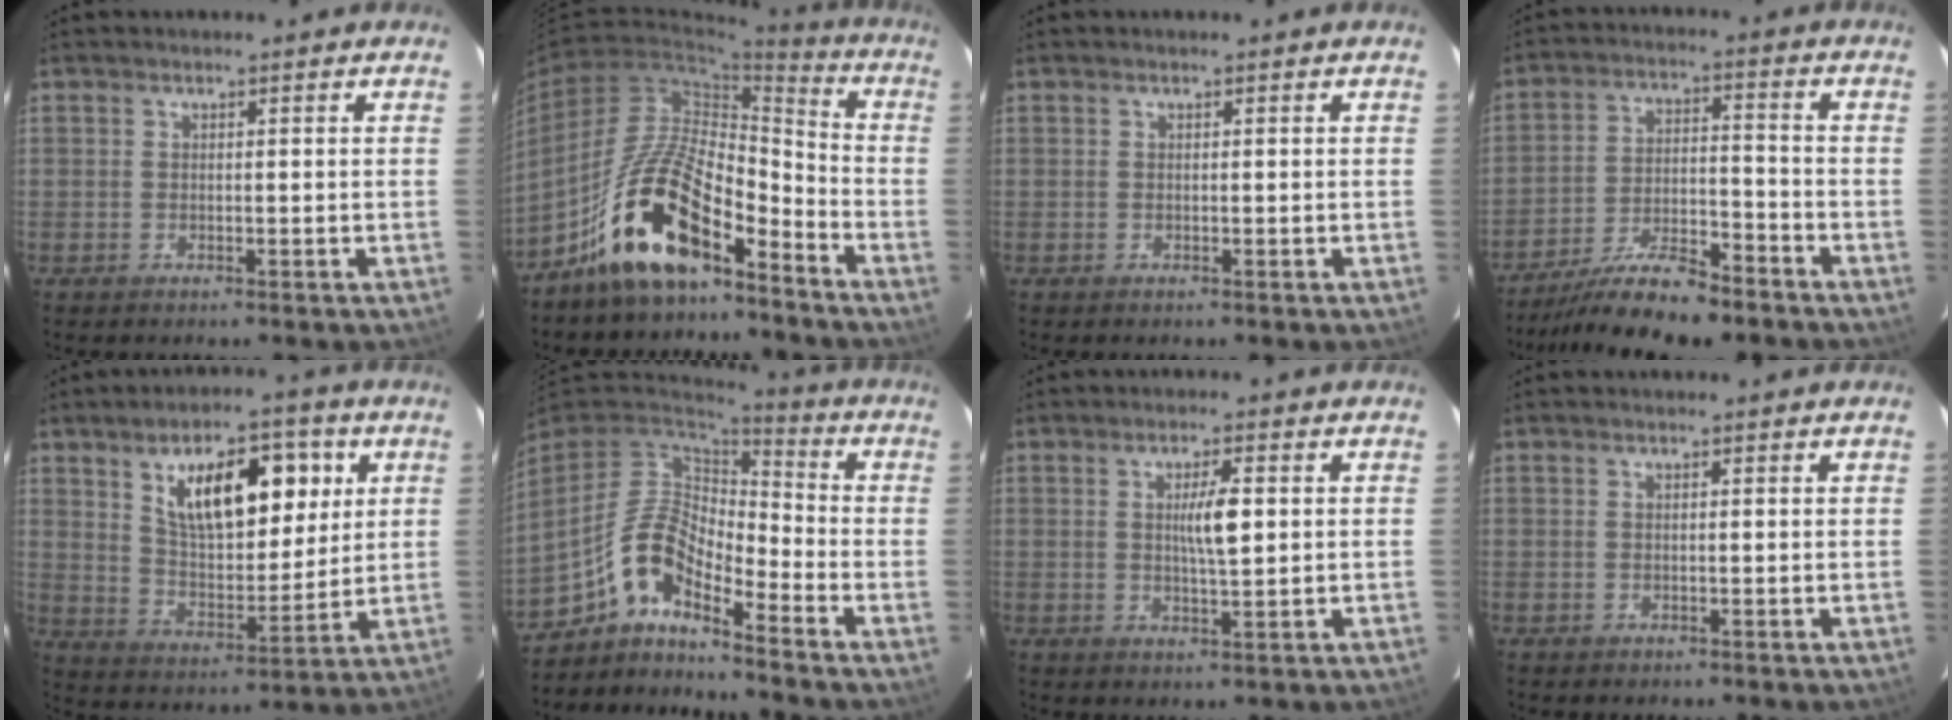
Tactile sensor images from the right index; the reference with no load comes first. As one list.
[{"total": 14.3, "force": [-9.7, 4.5, 9.6], "torque": [-0.186, 0.021, -0.177]}, {"total": 0.0}, {"total": 11.0, "force": [-9.4, 1.5, 5.5], "torque": [-0.094, -0.003, -0.163]}, {"total": 14.9, "force": [5.9, 6.2, 12.2], "torque": [-0.195, 0.018, 0.105]}, {"total": 10.5, "force": [-7.3, 3.1, 6.9], "torque": [-0.139, 0.030, -0.135]}, {"total": 4.7, "force": [0.8, 0.5, 4.6], "torque": [-0.079, 0.000, 0.014]}, {"total": 0.0}]